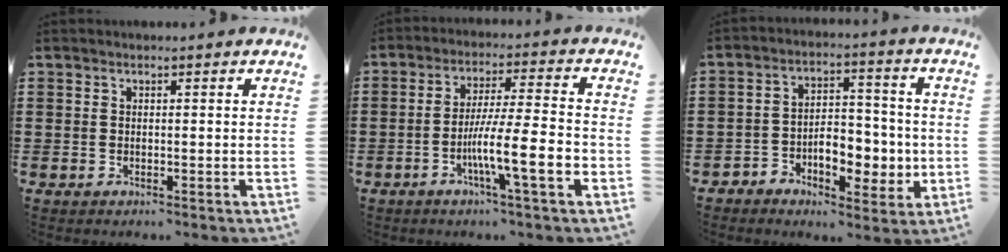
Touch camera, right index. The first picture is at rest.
{"total": 10.7, "force": [-3.6, 1.1, 10.0], "torque": [-0.177, -0.007, -0.064]}
{"total": 6.8, "force": [-2.2, 4.8, 4.3], "torque": [-0.066, 0.007, -0.042]}